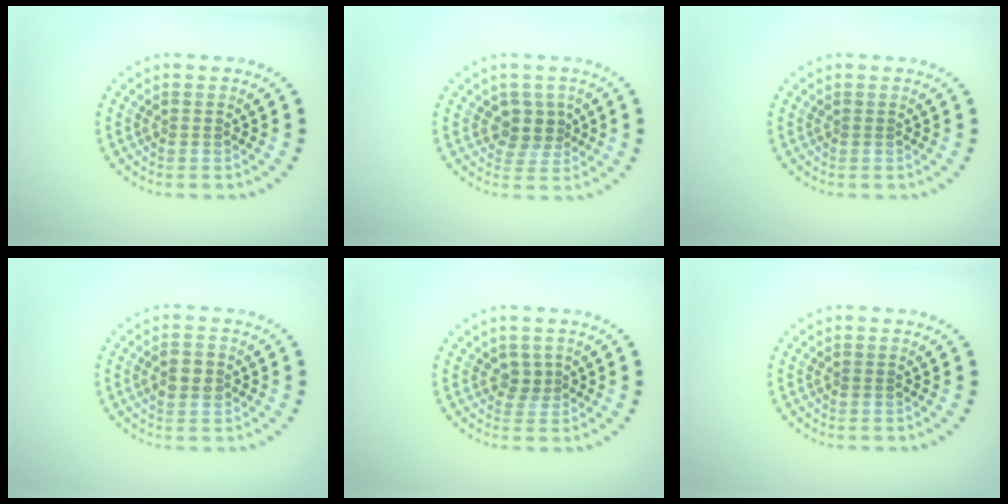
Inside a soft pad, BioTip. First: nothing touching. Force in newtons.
{"total": 2.5, "press": 2.1, "slide": 1.3}
{"total": 0.0}
{"total": 2.6, "press": 2.6, "slide": 0.2}
{"total": 1.4, "press": 1.1, "slide": 0.8}
{"total": 0.0}